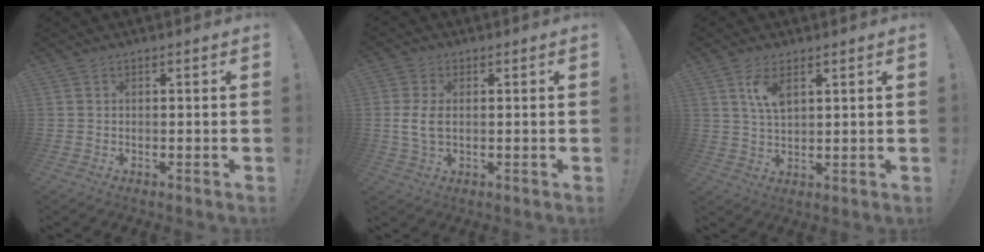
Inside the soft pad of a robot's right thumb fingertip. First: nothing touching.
{"total": 5.1, "force": [0.5, 3.0, 4.2], "torque": [-0.070, -0.003, 0.008]}
{"total": 6.3, "force": [3.2, 2.8, 4.6], "torque": [-0.083, -0.009, 0.056]}